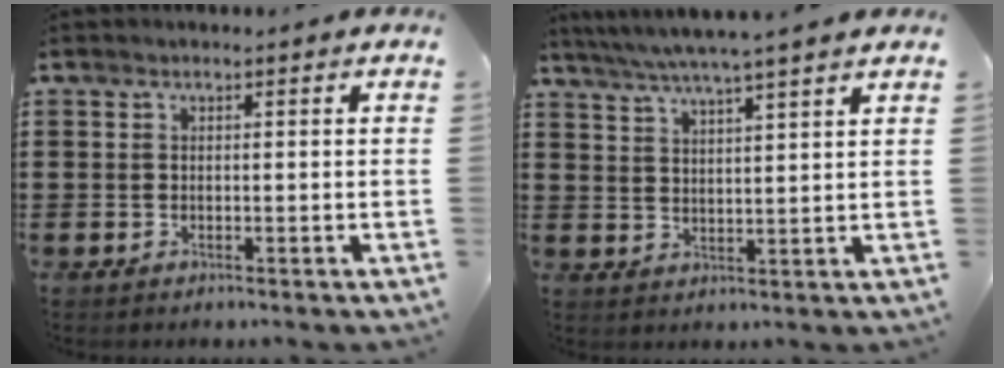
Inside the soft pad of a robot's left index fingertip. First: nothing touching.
{"total": 4.7, "force": [4.1, -0.6, 2.1], "torque": [-0.054, -0.019, 0.071]}